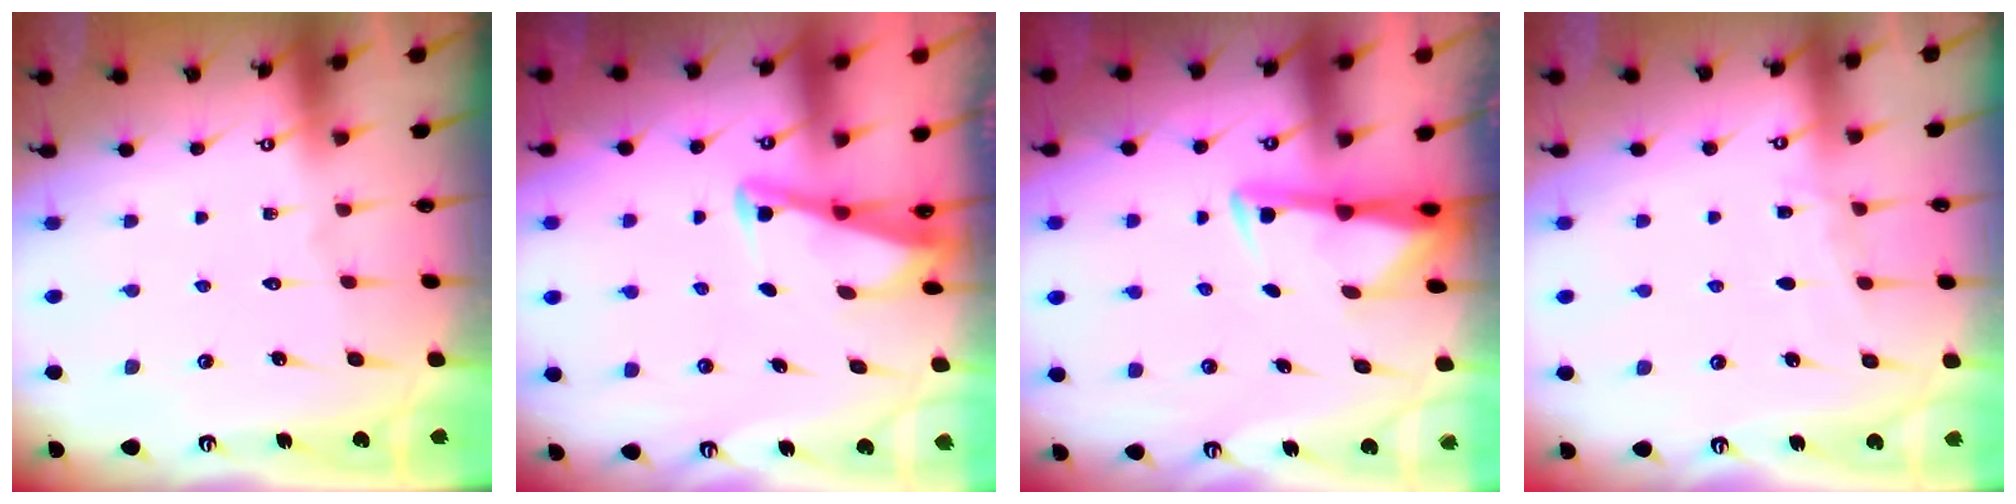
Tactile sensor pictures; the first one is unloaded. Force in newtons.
{"total": 2.7, "press": 2.7, "slide": 0.3}
{"total": 2.8, "press": 2.7, "slide": 0.5}
{"total": 3.7, "press": 3.6, "slide": 0.5}